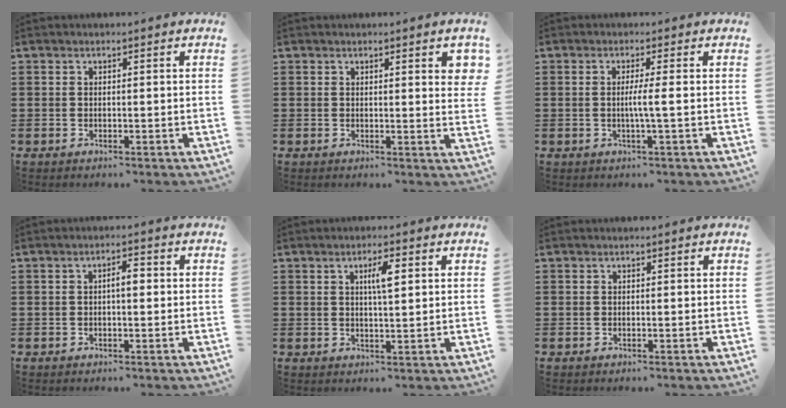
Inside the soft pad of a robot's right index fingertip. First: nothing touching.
{"total": 1.9, "force": [1.1, 0.3, 1.6], "torque": [-0.017, -0.002, 0.015]}
{"total": 2.9, "force": [-0.2, -0.3, 2.9], "torque": [-0.052, -0.008, -0.008]}
{"total": 2.5, "force": [0.0, 0.7, 2.3], "torque": [-0.044, 0.003, -0.003]}
{"total": 3.8, "force": [1.1, 0.8, 3.5], "torque": [-0.064, 0.005, 0.013]}
{"total": 0.0}